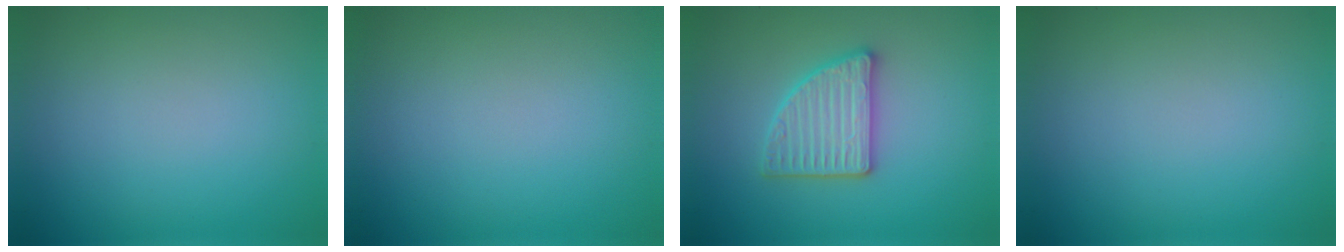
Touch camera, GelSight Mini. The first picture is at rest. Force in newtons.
{"total": 0.0}
{"total": 3.6, "press": 3.5, "slide": 0.5}
{"total": 0.0}